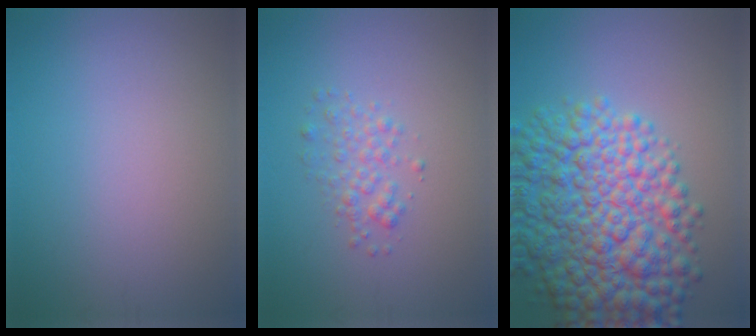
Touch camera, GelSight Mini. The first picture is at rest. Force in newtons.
{"total": 2.0, "press": 2.0, "slide": 0.1}
{"total": 12.1, "press": 12.1, "slide": 0.4}